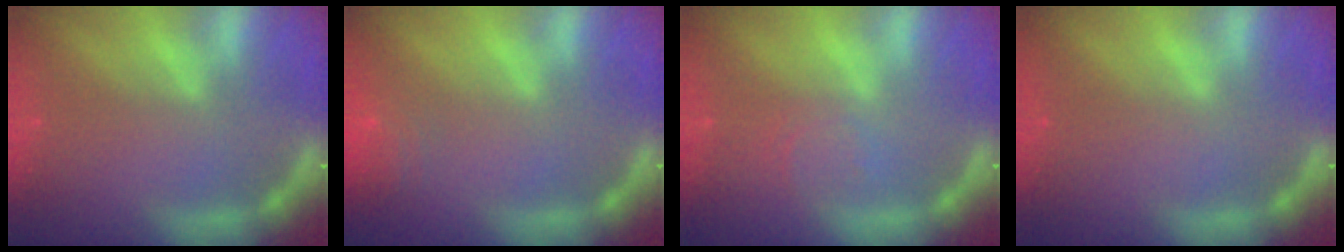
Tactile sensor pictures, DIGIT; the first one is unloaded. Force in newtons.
{"total": 4.0}
{"total": 1.9}
{"total": 0.0}